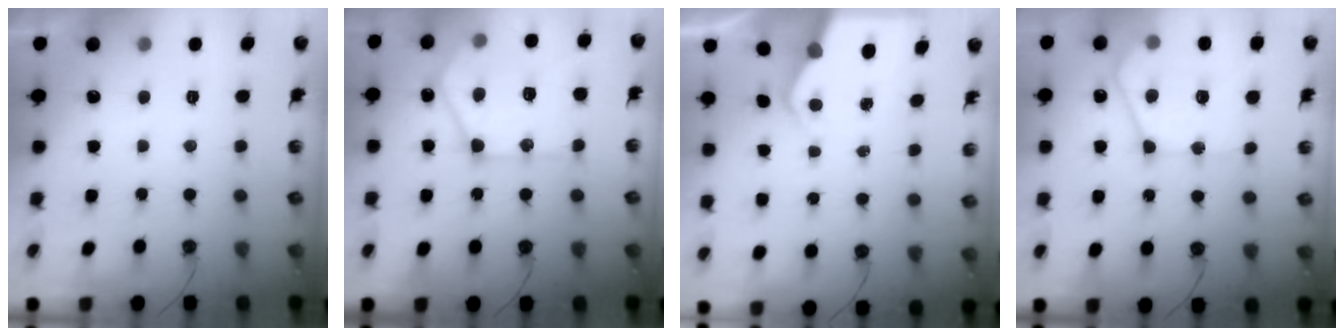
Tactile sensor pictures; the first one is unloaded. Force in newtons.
{"total": 18.0, "press": 18.0, "slide": 1.3}
{"total": 4.7, "press": 4.6, "slide": 0.7}
{"total": 18.3, "press": 18.2, "slide": 2.2}